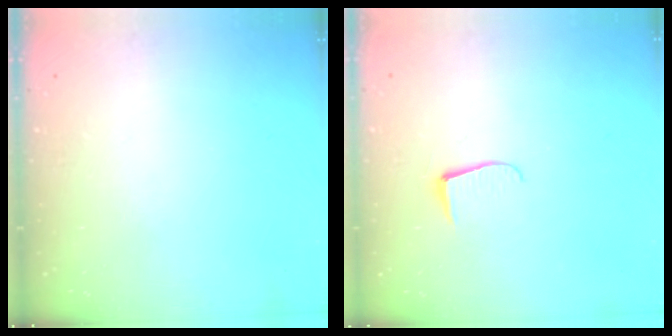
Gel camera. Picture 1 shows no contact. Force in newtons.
{"total": 5.1, "press": 5.0, "slide": 0.6}